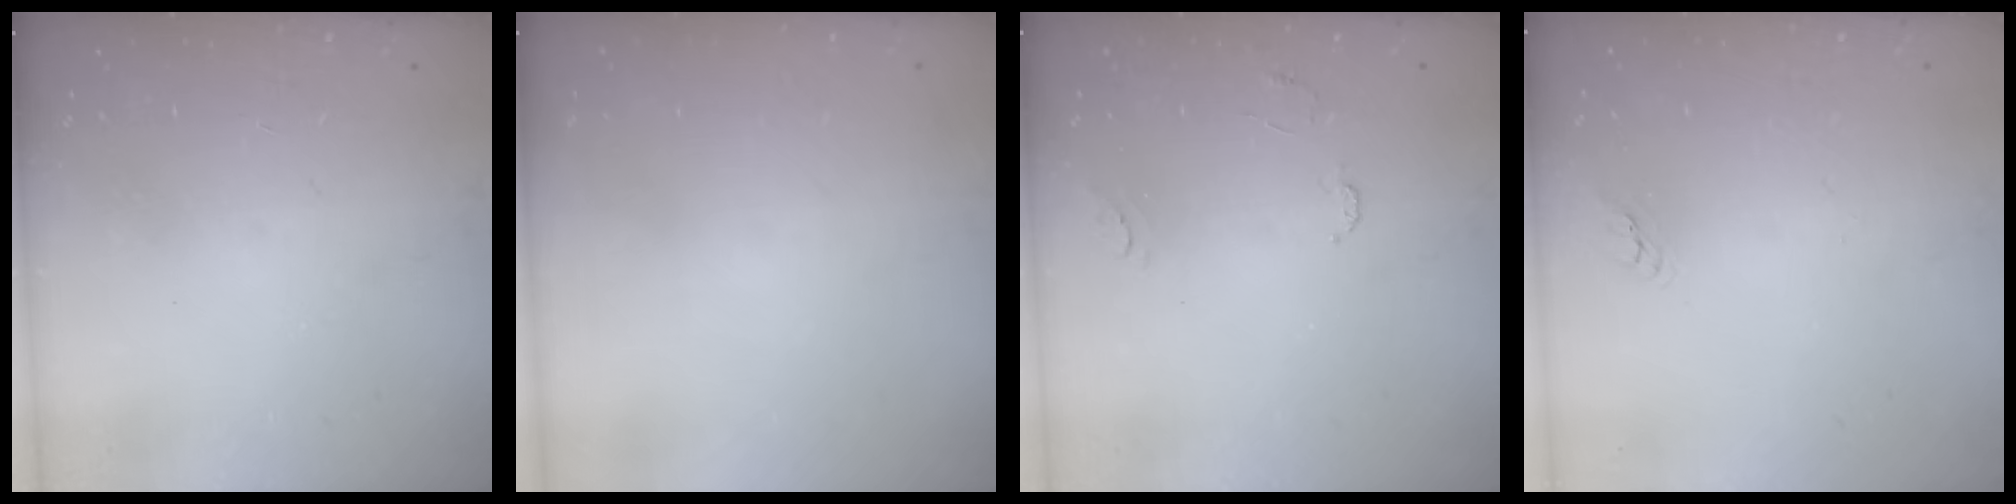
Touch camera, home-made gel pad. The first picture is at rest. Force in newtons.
{"total": 0.0}
{"total": 6.2, "press": 6.2, "slide": 0.5}
{"total": 2.2, "press": 2.2, "slide": 0.2}